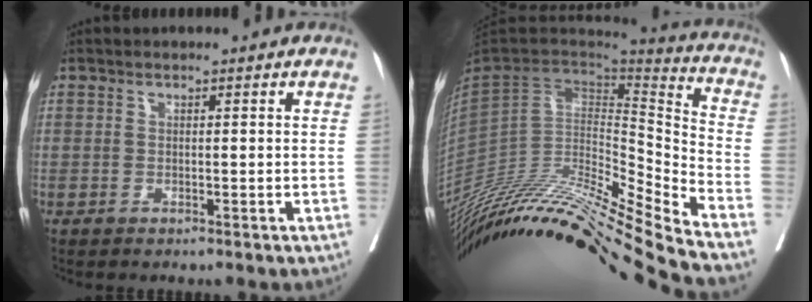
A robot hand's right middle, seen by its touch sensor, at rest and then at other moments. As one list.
[{"total": 30.6, "force": [-26.1, 0.1, 16.1], "torque": [-0.254, -0.039, -0.429]}]